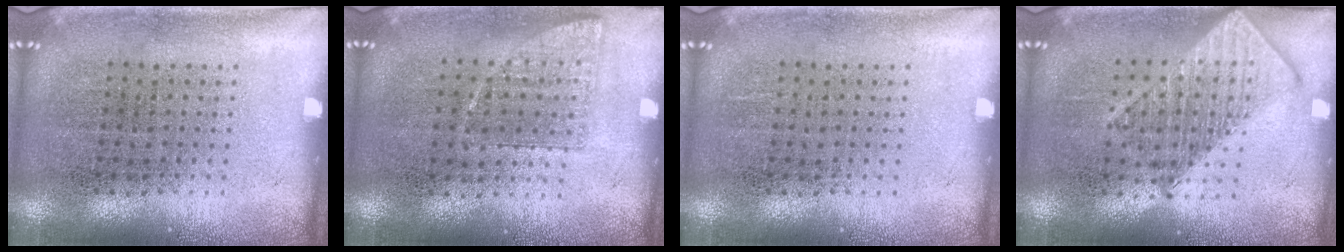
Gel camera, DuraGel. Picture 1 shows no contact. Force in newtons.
{"total": 0.7, "press": 0.7, "slide": 0.2}
{"total": 0.0}
{"total": 2.0, "press": 2.0, "slide": 0.2}